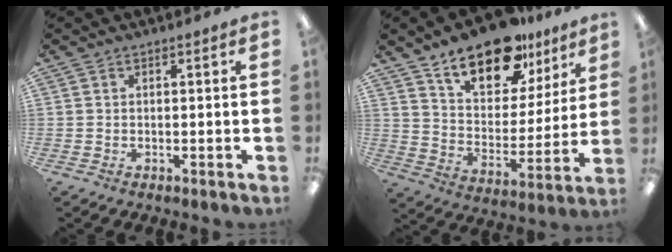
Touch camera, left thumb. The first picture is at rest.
{"total": 18.6, "force": [13.6, 8.7, 9.2], "torque": [-0.151, -0.080, 0.239]}